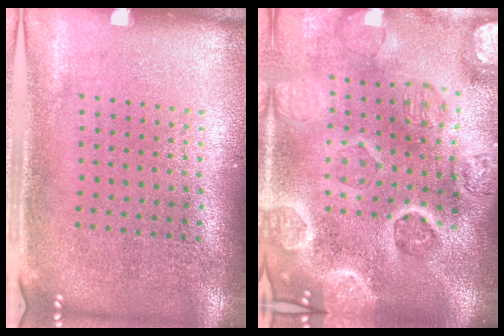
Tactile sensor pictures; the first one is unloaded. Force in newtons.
{"total": 5.4, "press": 4.6, "slide": 2.7}